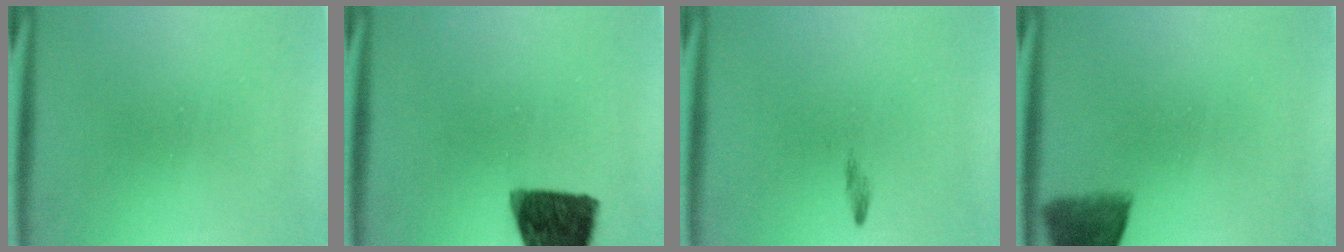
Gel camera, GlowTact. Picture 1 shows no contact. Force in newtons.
{"total": 13.0}
{"total": 0.7}
{"total": 6.2}